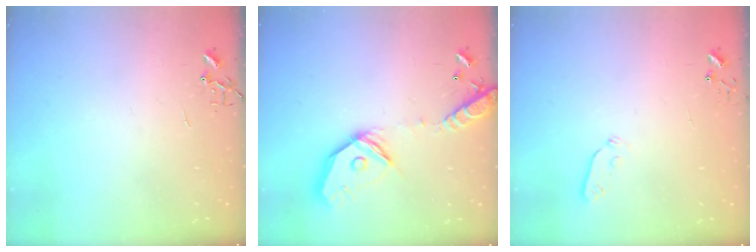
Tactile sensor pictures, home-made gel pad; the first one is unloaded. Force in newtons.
{"total": 18.4, "press": 18.2, "slide": 3.1}
{"total": 3.9, "press": 3.8, "slide": 0.8}